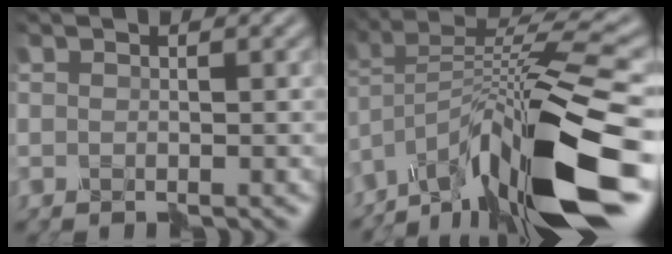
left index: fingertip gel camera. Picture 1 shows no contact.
{"total": 13.8, "force": [-7.5, 3.6, 11.0], "torque": [-0.207, 0.026, -0.130]}